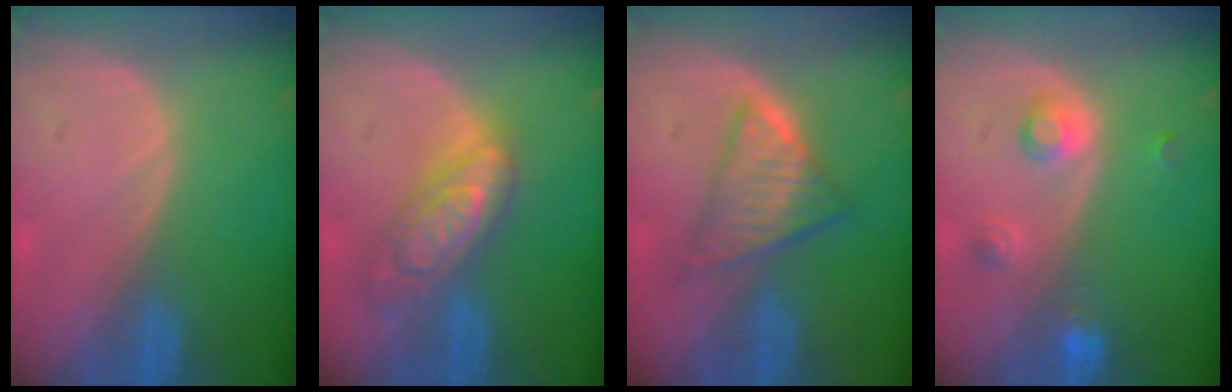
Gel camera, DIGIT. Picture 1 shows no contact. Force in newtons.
{"total": 7.2, "press": 7.2, "slide": 0.6}
{"total": 6.1, "press": 5.7, "slide": 2.1}
{"total": 3.6, "press": 3.3, "slide": 1.5}